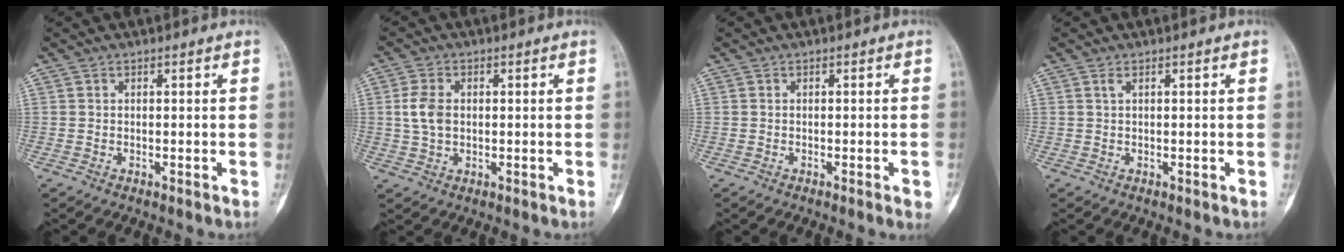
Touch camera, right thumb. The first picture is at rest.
{"total": 5.0, "force": [0.4, 3.3, 3.7], "torque": [-0.077, 0.004, 0.008]}
{"total": 1.9, "force": [-0.8, 0.2, 1.7], "torque": [-0.025, 0.000, -0.008]}
{"total": 0.6, "force": [0.3, 0.1, 0.5], "torque": [-0.014, 0.002, 0.005]}